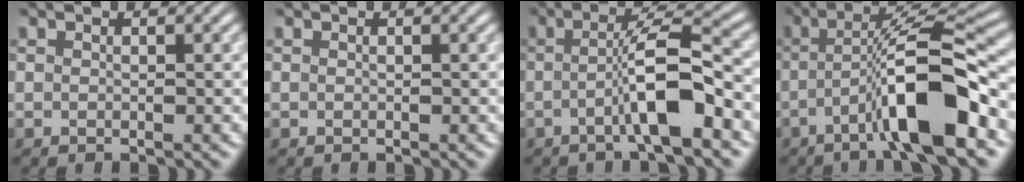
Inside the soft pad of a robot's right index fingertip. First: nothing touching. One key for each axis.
{"total": 0.0}
{"total": 5.0, "fx": -1.3, "fy": 0.4, "fz": 4.8, "tx": -0.073, "ty": 0.004, "tz": -0.022}
{"total": 8.1, "fx": -1.6, "fy": 1.5, "fz": 7.8, "tx": -0.125, "ty": 0.002, "tz": -0.025}